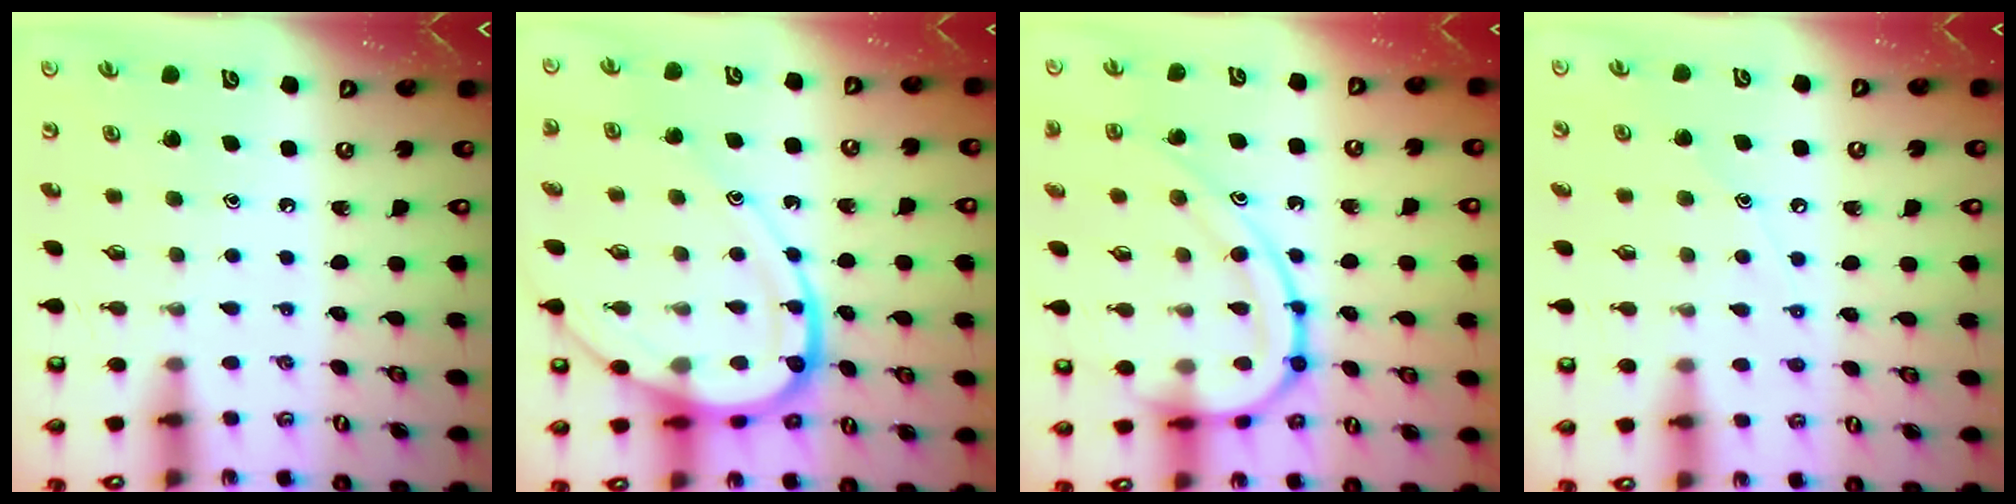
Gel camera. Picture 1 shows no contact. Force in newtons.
{"total": 16.2, "press": 16.1, "slide": 1.8}
{"total": 15.2, "press": 15.2, "slide": 0.8}
{"total": 5.6, "press": 5.6, "slide": 0.7}